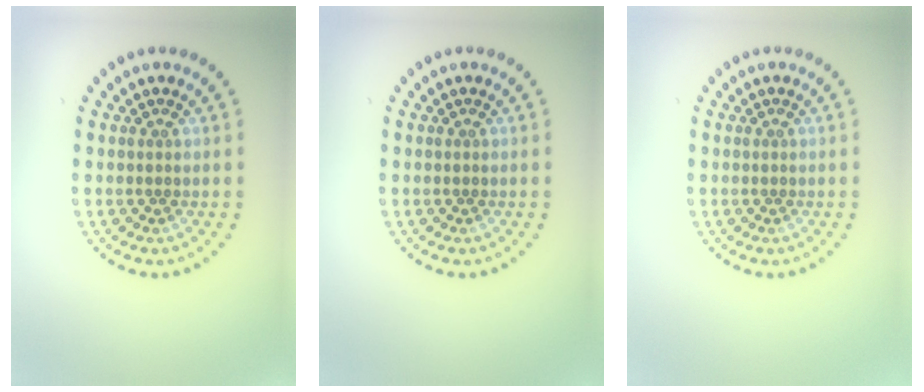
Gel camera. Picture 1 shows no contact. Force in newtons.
{"total": 0.0}
{"total": 0.0}